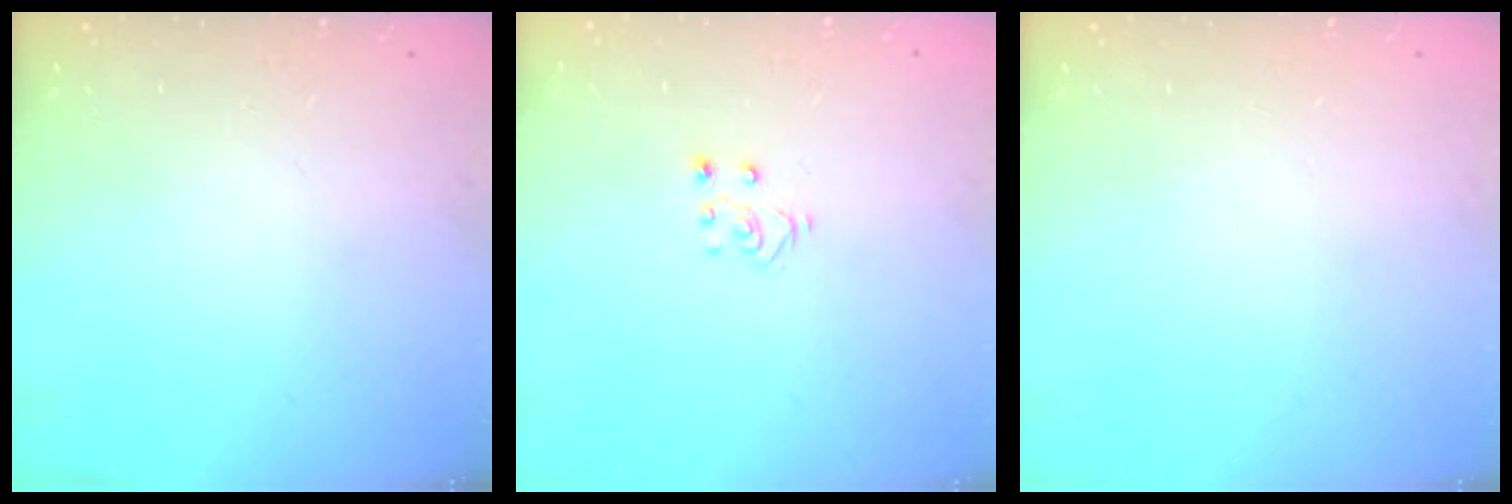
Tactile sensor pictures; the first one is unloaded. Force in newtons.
{"total": 3.9, "press": 3.9, "slide": 0.1}
{"total": 0.0}